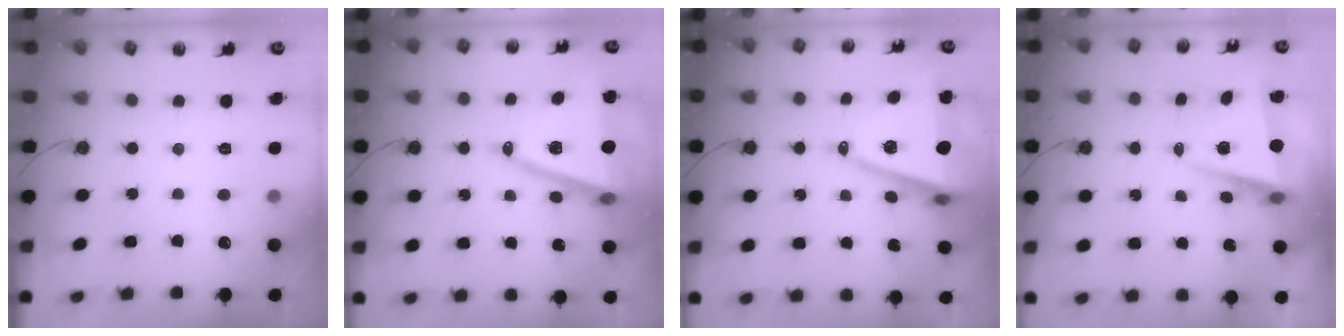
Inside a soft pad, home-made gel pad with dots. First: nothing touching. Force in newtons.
{"total": 15.2, "press": 14.7, "slide": 3.9}
{"total": 11.8, "press": 11.0, "slide": 4.4}
{"total": 6.7, "press": 6.4, "slide": 1.7}